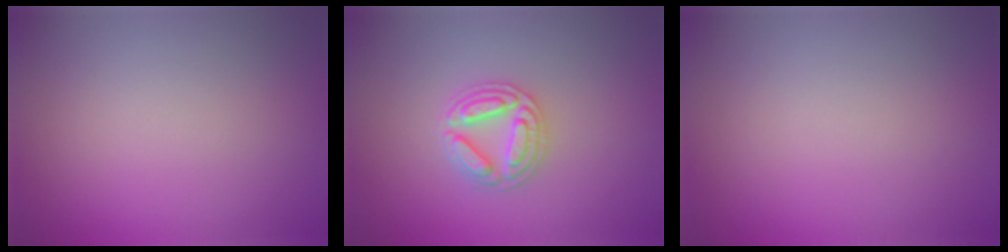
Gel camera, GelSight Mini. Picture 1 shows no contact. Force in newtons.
{"total": 2.9, "press": 2.9, "slide": 0.5}
{"total": 0.0}